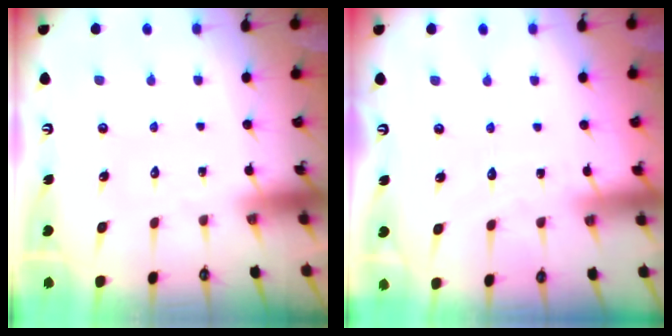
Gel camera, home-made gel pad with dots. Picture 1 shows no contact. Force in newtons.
{"total": 2.9, "press": 2.9, "slide": 0.3}